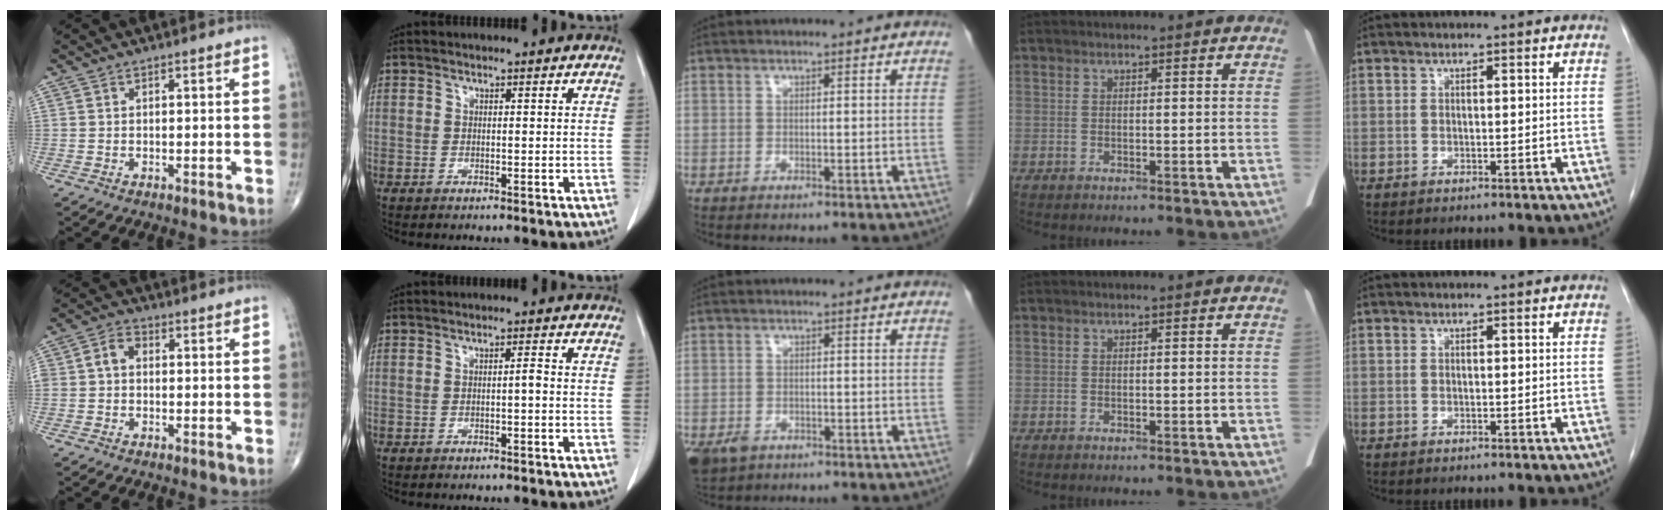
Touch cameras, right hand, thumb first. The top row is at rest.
{"thumb": {"total": 3.7, "force": [-0.1, 2.8, 2.4], "torque": [-0.038, 0.015, -0.010]}, "index": {"total": 1.0, "force": [-0.3, 0.0, 0.9], "torque": [-0.013, 0.002, -0.004]}, "middle": {"total": 5.1, "force": [-2.9, 3.5, 2.2], "torque": [-0.047, -0.006, -0.044]}}